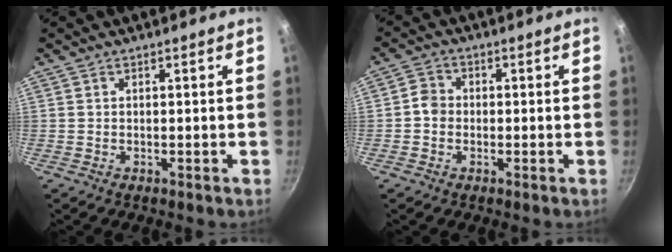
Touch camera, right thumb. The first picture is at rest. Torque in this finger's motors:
{"motor_torque": [-0.51, 0.10, 0.36, 0.11, -0.01]}